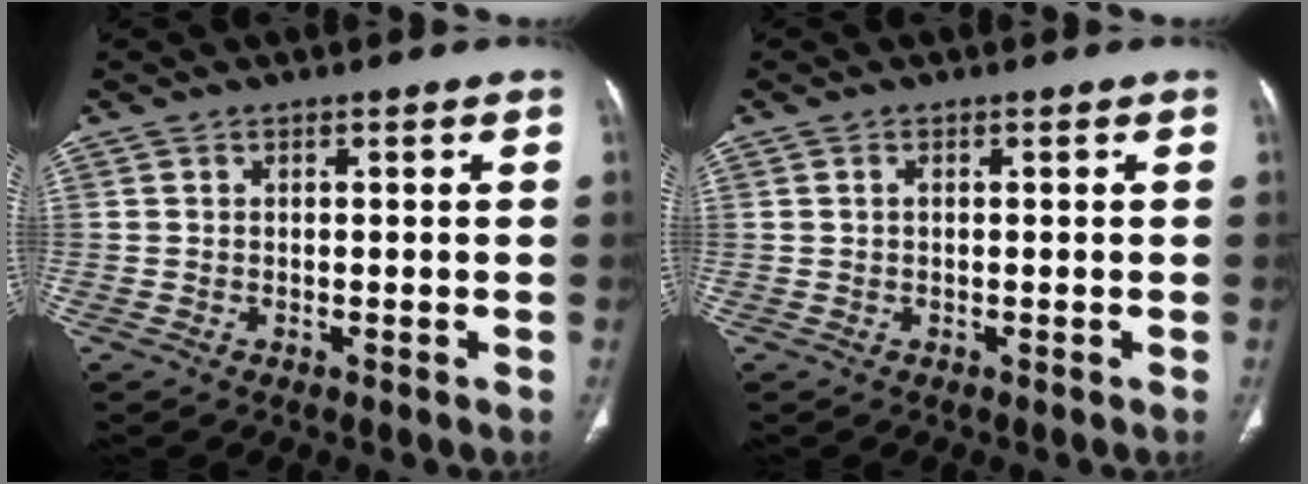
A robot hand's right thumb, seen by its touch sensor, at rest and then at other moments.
{"total": 0.6, "force": [0.0, 0.4, 0.5], "torque": [-0.010, 0.001, -0.001]}